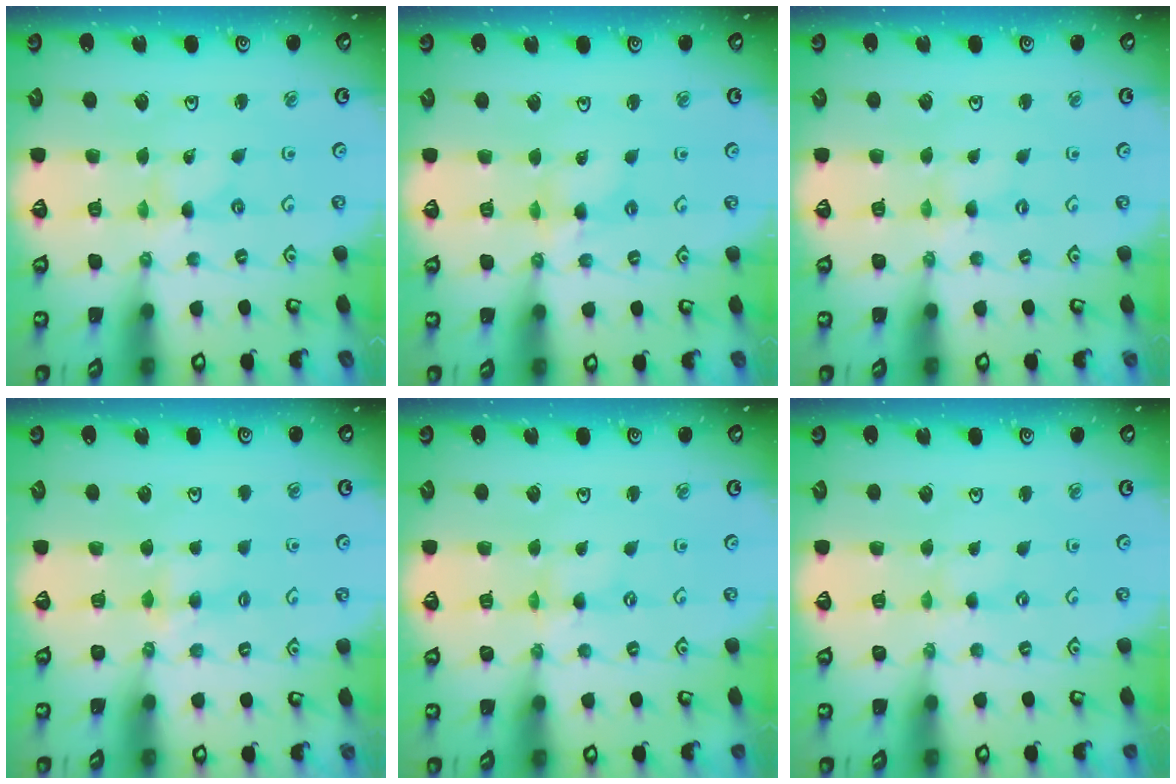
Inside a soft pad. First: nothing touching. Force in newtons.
{"total": 4.0, "press": 4.0, "slide": 0.3}
{"total": 0.0}
{"total": 3.7, "press": 3.7, "slide": 0.4}
{"total": 0.0}
{"total": 0.5, "press": 0.5, "slide": 0.1}